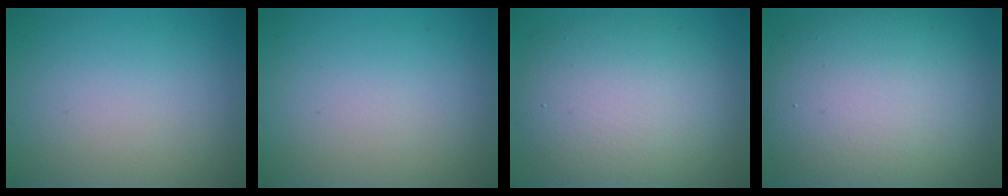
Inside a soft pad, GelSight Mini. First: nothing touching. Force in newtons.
{"total": 0.0}
{"total": 9.8, "press": 9.8, "slide": 0.9}
{"total": 12.8, "press": 12.8, "slide": 0.6}